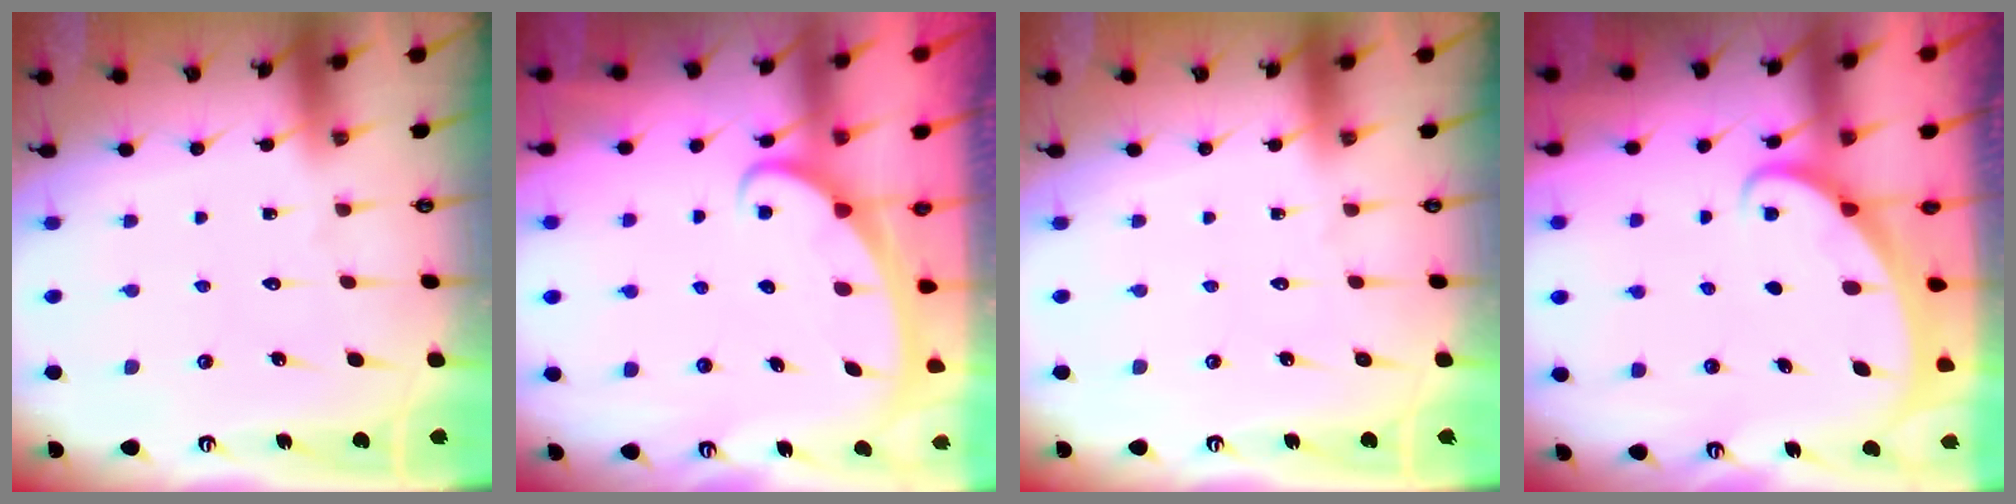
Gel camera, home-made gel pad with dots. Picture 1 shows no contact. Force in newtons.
{"total": 2.6, "press": 2.6, "slide": 0.4}
{"total": 0.0}
{"total": 1.8, "press": 1.8, "slide": 0.1}